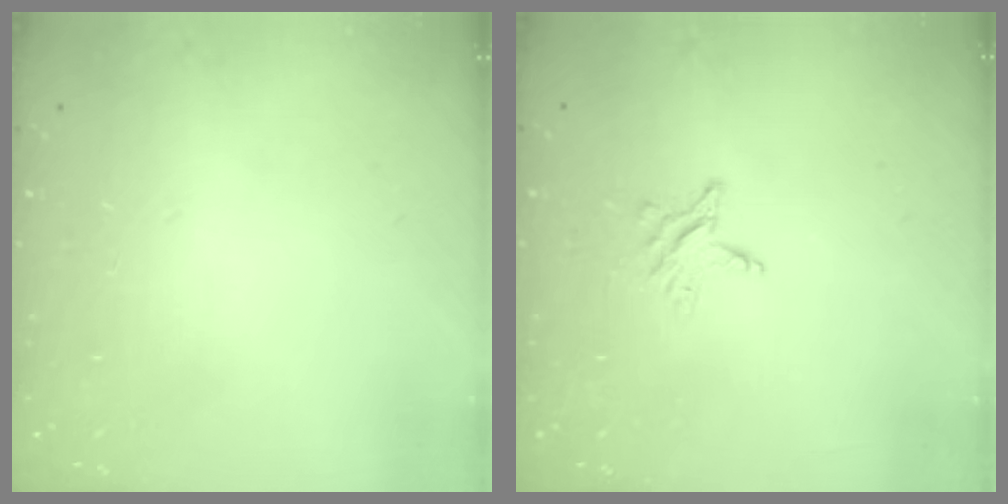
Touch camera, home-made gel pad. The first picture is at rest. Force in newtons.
{"total": 3.2, "press": 3.2, "slide": 0.4}